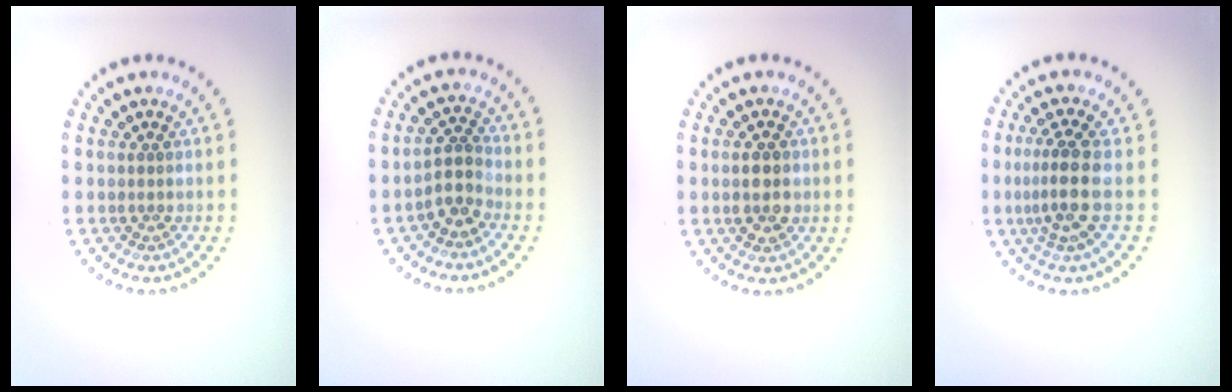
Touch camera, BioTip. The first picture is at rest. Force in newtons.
{"total": 2.4, "press": 1.8, "slide": 1.7}
{"total": 2.4, "press": 2.4, "slide": 0.3}
{"total": 3.2, "press": 2.5, "slide": 2.1}